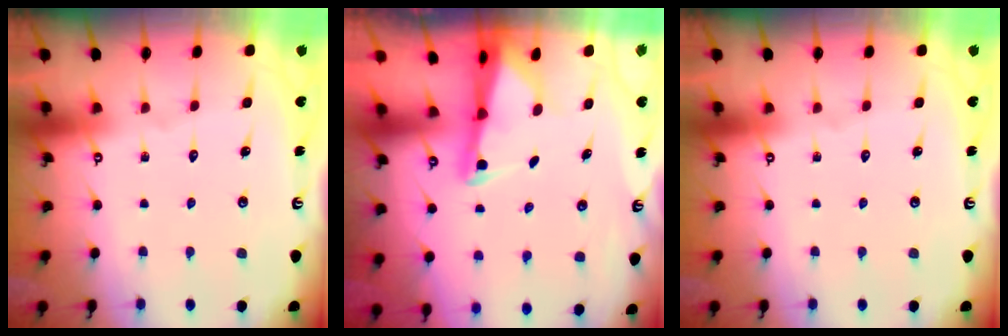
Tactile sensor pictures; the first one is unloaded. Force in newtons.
{"total": 2.5, "press": 2.4, "slide": 0.5}
{"total": 0.0}